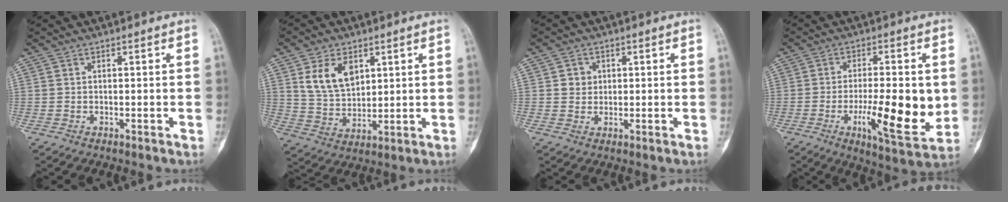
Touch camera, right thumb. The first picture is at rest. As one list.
[{"total": 9.5, "force": [3.9, 6.2, 6.1], "torque": [-0.091, -0.019, 0.084]}, {"total": 3.0, "force": [0.7, 2.7, 1.0], "torque": [0.001, 0.001, 0.009]}, {"total": 14.7, "force": [-1.9, 4.5, 13.9], "torque": [-0.201, -0.020, -0.027]}]